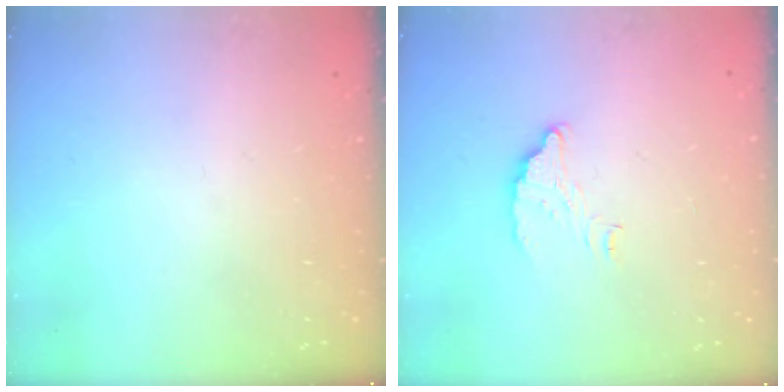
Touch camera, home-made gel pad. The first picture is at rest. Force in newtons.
{"total": 4.0, "press": 4.0, "slide": 0.1}